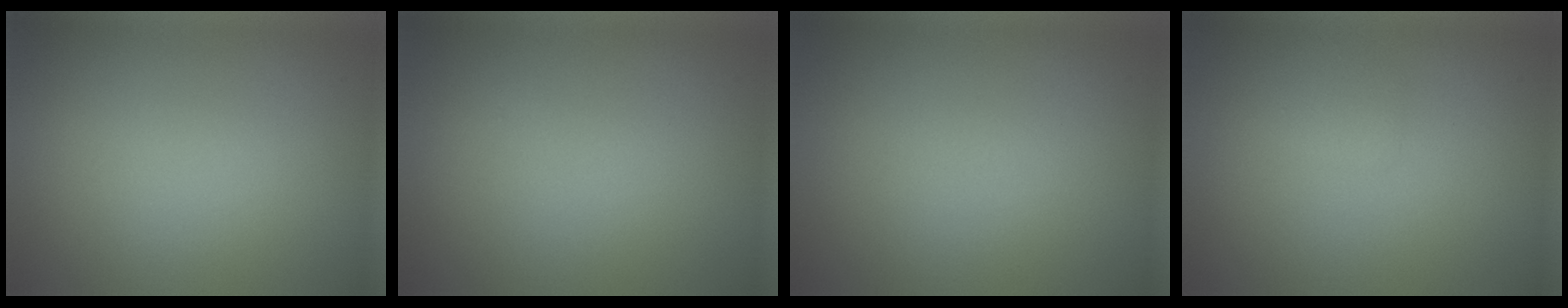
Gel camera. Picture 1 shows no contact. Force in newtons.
{"total": 0.0}
{"total": 0.0}
{"total": 0.8, "press": 0.8, "slide": 0.1}